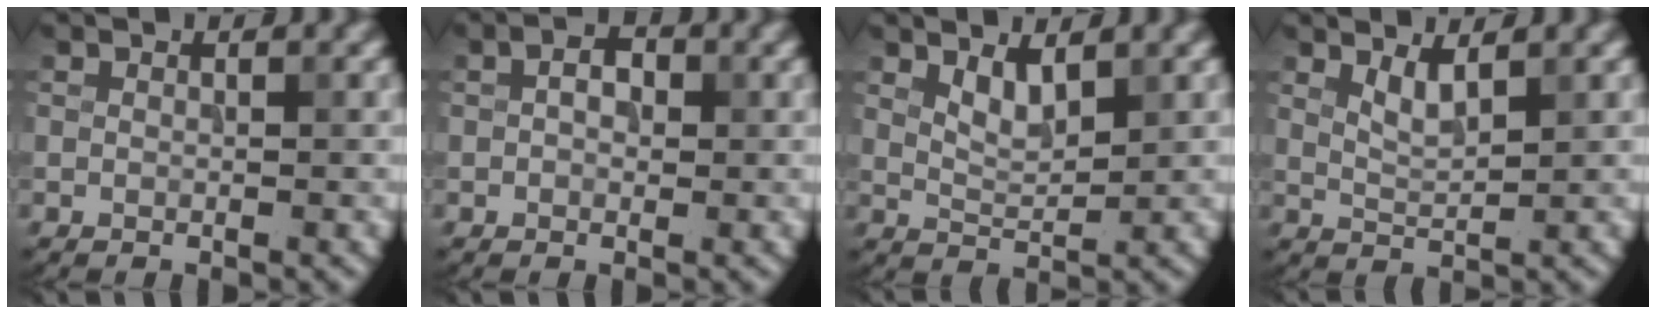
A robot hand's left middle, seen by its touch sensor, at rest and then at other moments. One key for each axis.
{"total": 2.3, "fx": 0.4, "fy": 1.6, "fz": 1.7, "tx": -0.022, "ty": 0.003, "tz": -0.005}
{"total": 2.3, "fx": 1.4, "fy": 0.8, "fz": 1.6, "tx": -0.032, "ty": -0.006, "tz": 0.031}
{"total": 1.9, "fx": 1.3, "fy": 0.5, "fz": 1.3, "tx": -0.028, "ty": -0.007, "tz": 0.029}